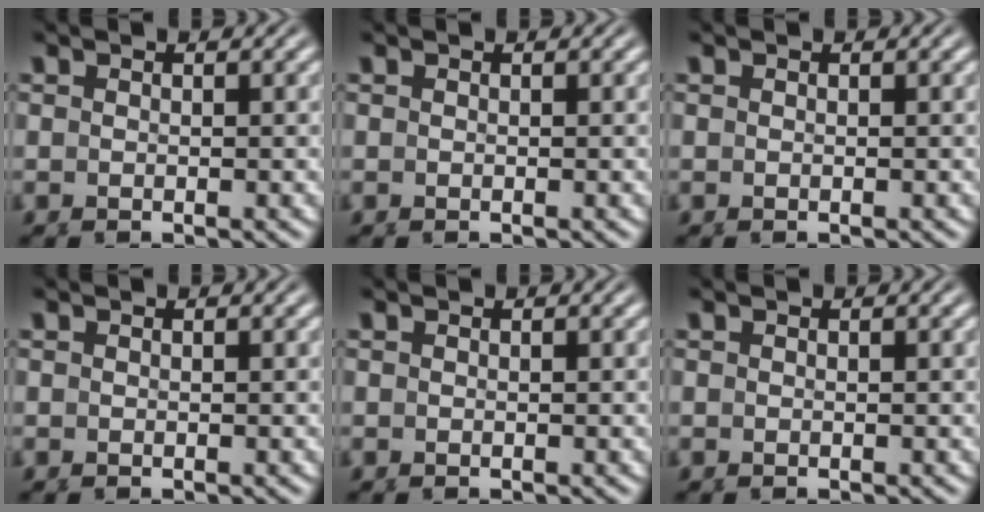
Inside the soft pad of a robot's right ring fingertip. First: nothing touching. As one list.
[{"total": 0.0}, {"total": 0.0}, {"total": 0.0}, {"total": 0.0}, {"total": 0.0}]